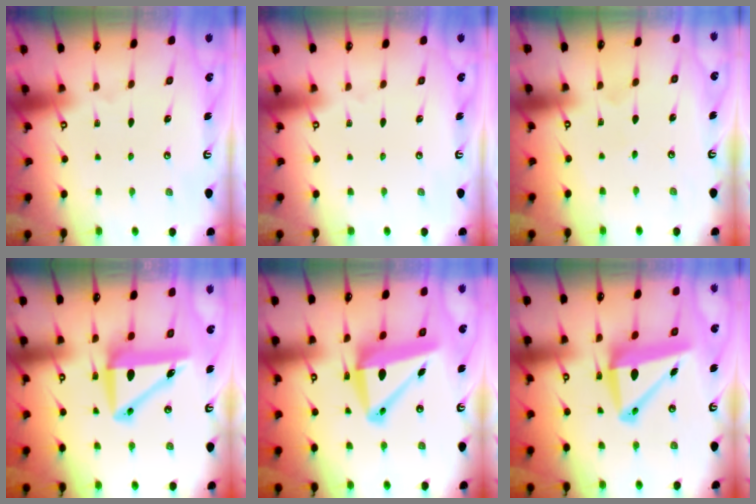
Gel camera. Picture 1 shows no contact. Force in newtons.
{"total": 0.0}
{"total": 2.9, "press": 2.9, "slide": 0.2}
{"total": 10.7, "press": 10.4, "slide": 2.5}
{"total": 12.9, "press": 12.6, "slide": 2.8}
{"total": 13.0, "press": 12.7, "slide": 3.0}